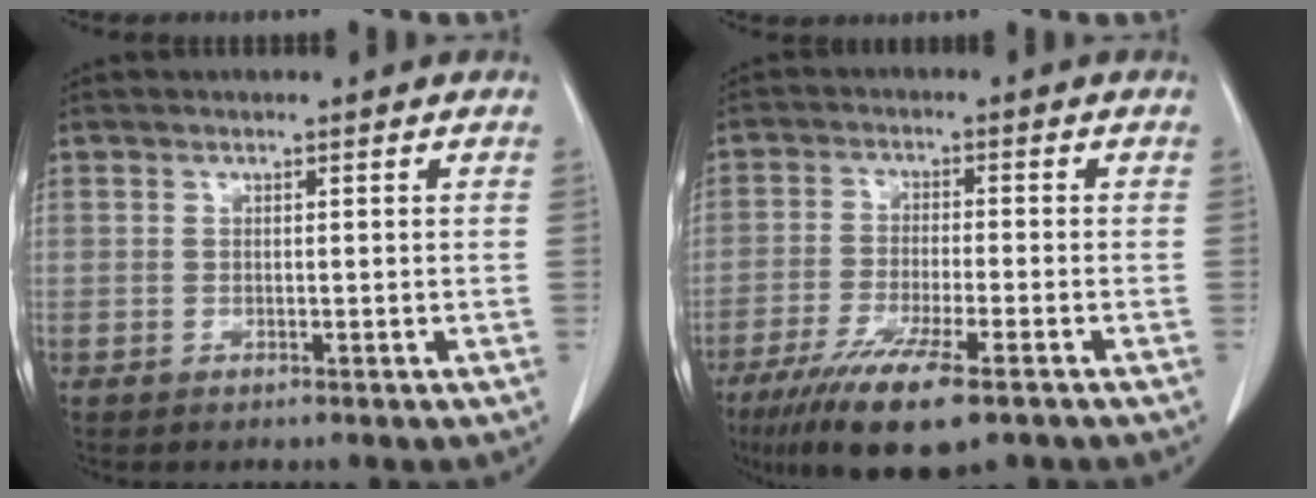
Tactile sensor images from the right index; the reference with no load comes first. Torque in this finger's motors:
{"motor_torque": [1.19, -0.94, 0.73, 0.21]}